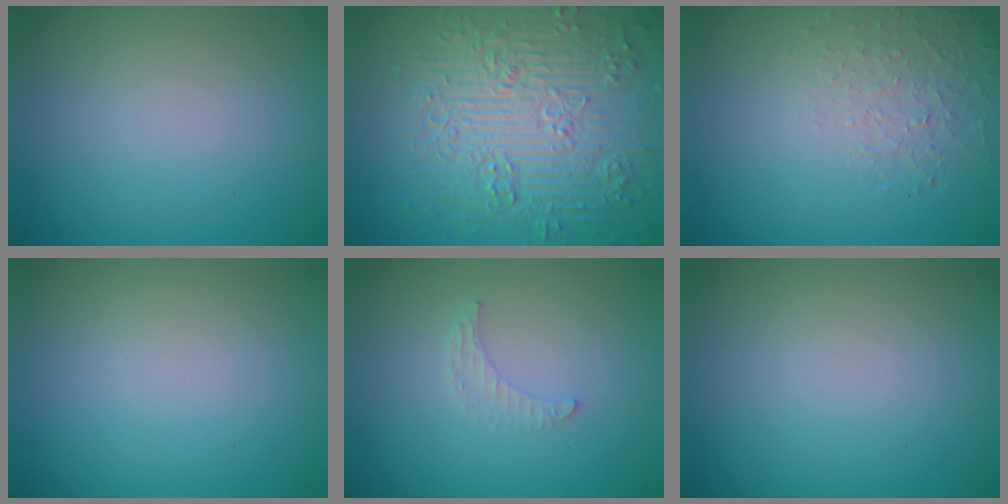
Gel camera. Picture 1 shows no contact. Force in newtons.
{"total": 9.3, "press": 6.9, "slide": 6.3}
{"total": 1.4, "press": 0.6, "slide": 1.3}
{"total": 0.0}
{"total": 1.1, "press": 1.1, "slide": 0.3}
{"total": 0.0}